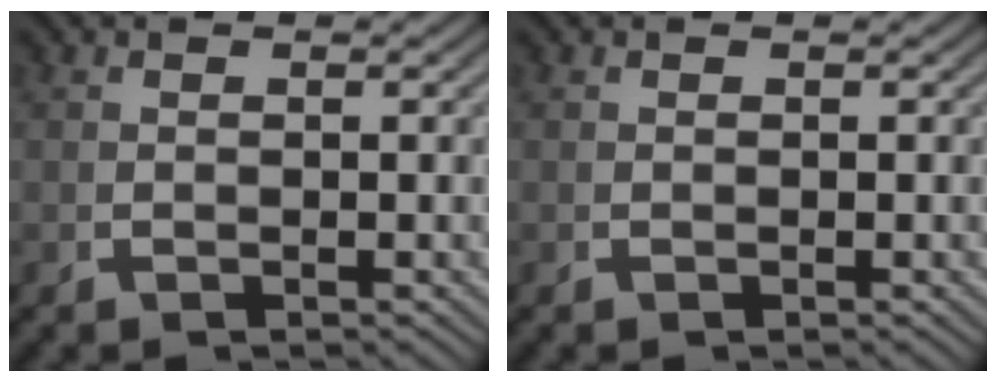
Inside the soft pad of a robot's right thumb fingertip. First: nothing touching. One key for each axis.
{"total": 0.0}